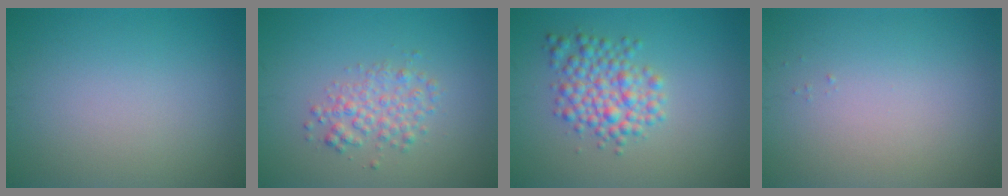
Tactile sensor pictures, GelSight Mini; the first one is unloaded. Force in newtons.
{"total": 2.6, "press": 2.6, "slide": 0.0}
{"total": 4.1, "press": 4.1, "slide": 0.1}
{"total": 0.0}